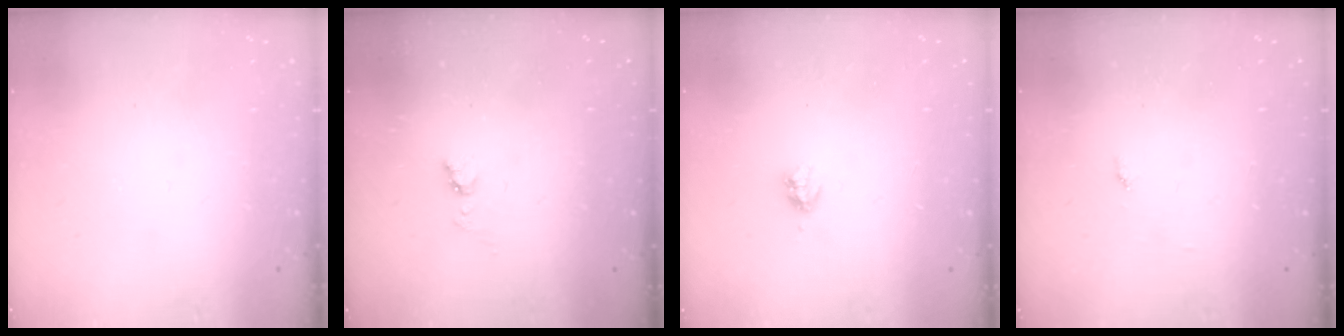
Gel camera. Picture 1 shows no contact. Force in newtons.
{"total": 4.0, "press": 3.9, "slide": 0.5}
{"total": 2.9, "press": 2.9, "slide": 0.5}
{"total": 4.5, "press": 4.5, "slide": 0.6}